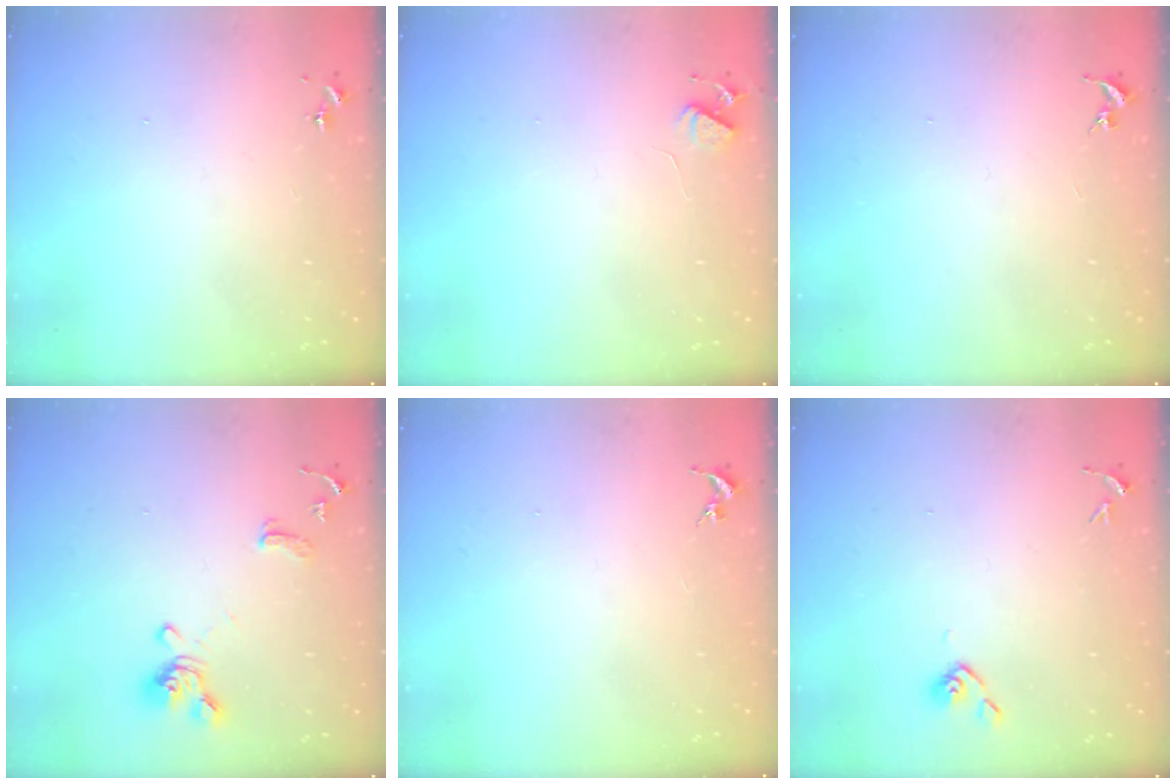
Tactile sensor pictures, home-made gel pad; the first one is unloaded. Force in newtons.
{"total": 4.9, "press": 4.9, "slide": 0.7}
{"total": 0.0}
{"total": 12.9, "press": 12.8, "slide": 1.1}
{"total": 0.0}
{"total": 3.6, "press": 3.6, "slide": 0.8}